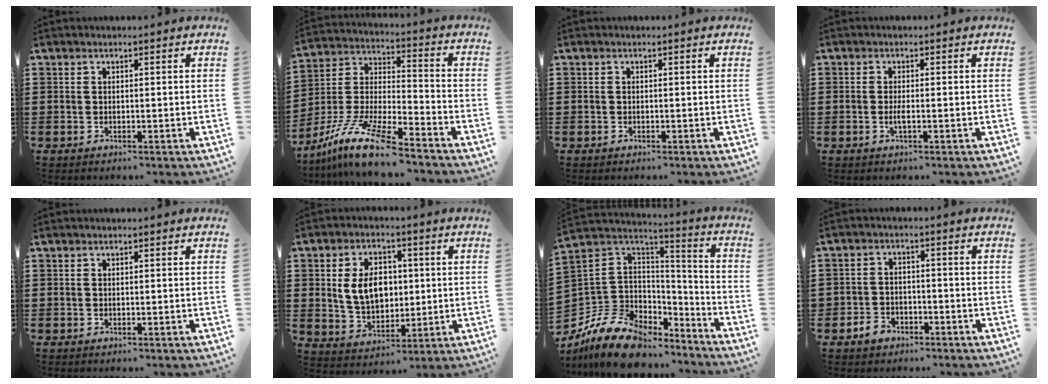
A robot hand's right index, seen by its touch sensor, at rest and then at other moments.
{"total": 11.9, "force": [-10.0, 1.3, 6.4], "torque": [-0.135, 0.018, -0.198]}
{"total": 0.0}
{"total": 1.7, "force": [-0.5, 0.3, 1.6], "torque": [-0.037, -0.003, -0.012]}
{"total": 0.0}
{"total": 8.0, "force": [0.9, 5.7, 5.6], "torque": [-0.119, 0.009, 0.010]}
{"total": 11.1, "force": [-7.3, 7.3, 4.2], "torque": [-0.112, 0.018, -0.136]}
{"total": 2.8, "force": [-2.0, 1.8, 0.5], "torque": [-0.015, 0.007, -0.043]}